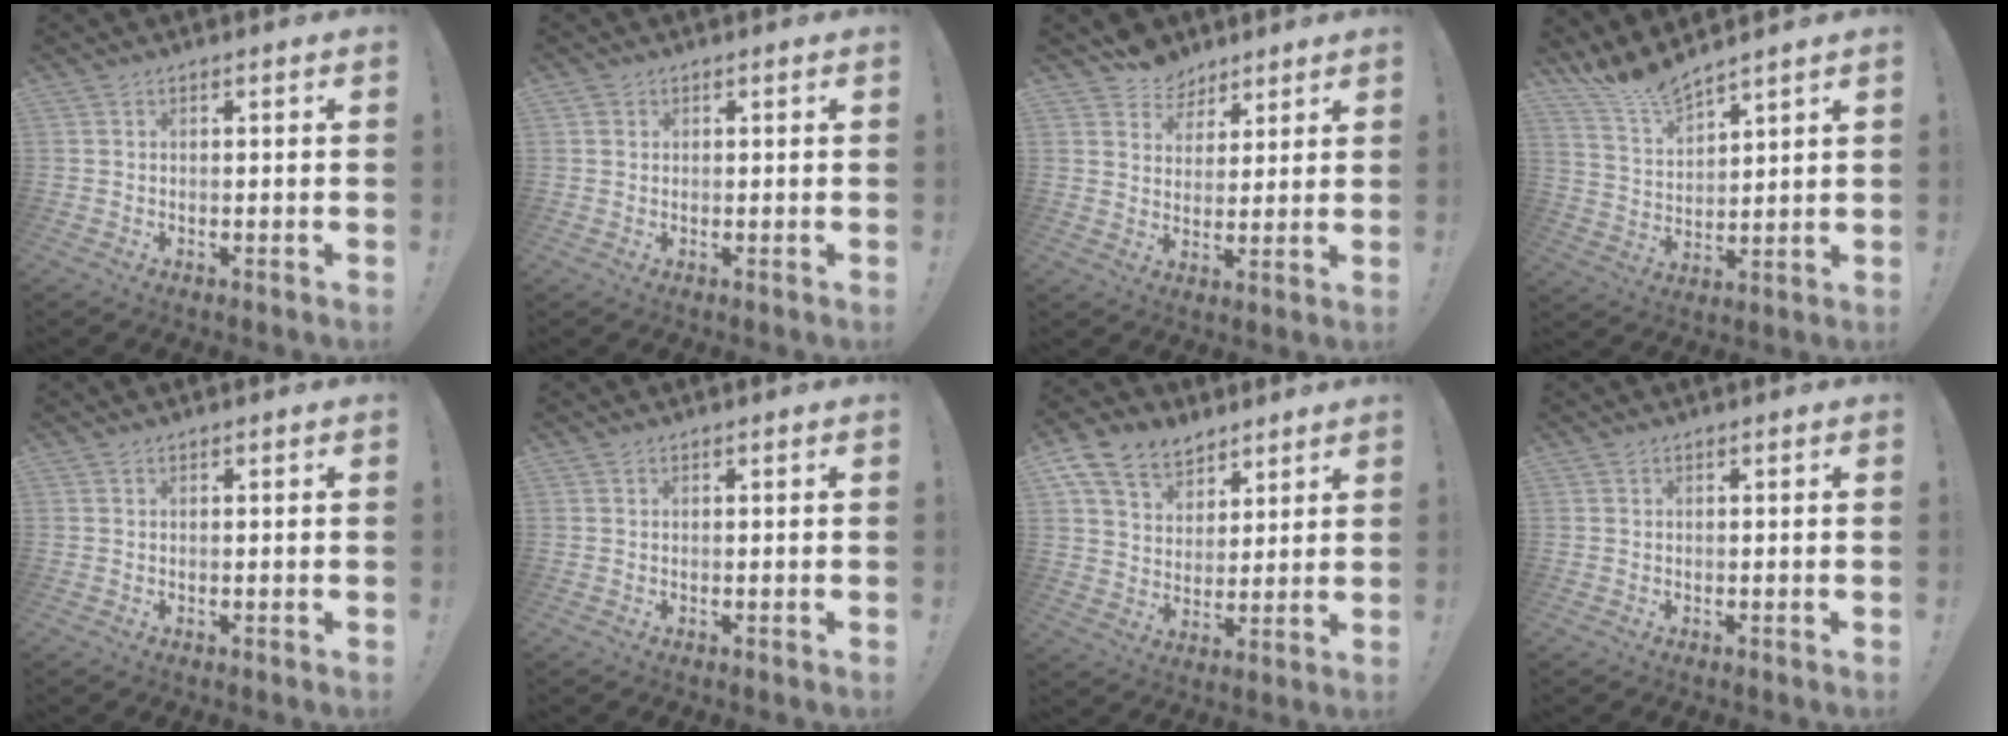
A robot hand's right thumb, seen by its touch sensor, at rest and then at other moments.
{"total": 1.1, "force": [0.6, 0.9, 0.2], "torque": [-0.003, 0.001, 0.011]}
{"total": 6.6, "force": [4.7, 4.7, 0.2], "torque": [0.000, -0.040, 0.093]}
{"total": 9.2, "force": [8.6, 1.3, 2.7], "torque": [-0.070, -0.058, 0.162]}
{"total": 0.0}
{"total": 0.0}
{"total": 12.1, "force": [8.2, 8.1, 3.7], "torque": [-0.074, -0.053, 0.164]}
{"total": 0.0}